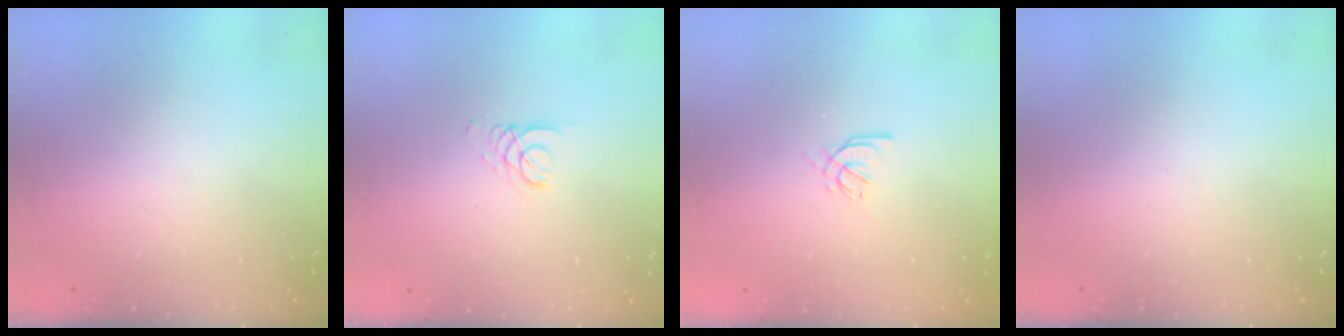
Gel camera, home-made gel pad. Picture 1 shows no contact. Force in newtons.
{"total": 2.7, "press": 2.7, "slide": 0.3}
{"total": 2.4, "press": 2.4, "slide": 0.5}
{"total": 0.0}